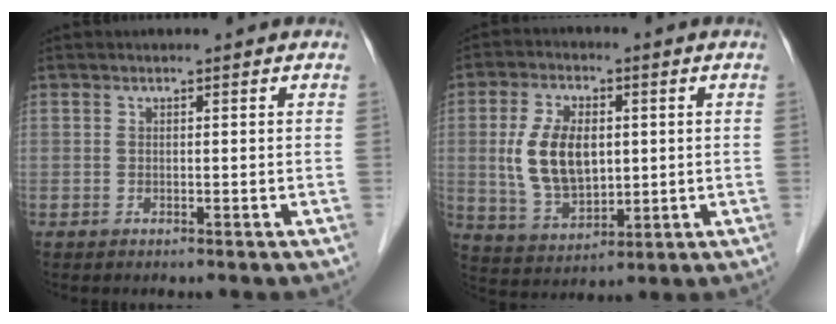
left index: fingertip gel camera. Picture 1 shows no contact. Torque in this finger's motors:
{"motor_torque": [1.77, -0.37, 0.73, 0.19]}